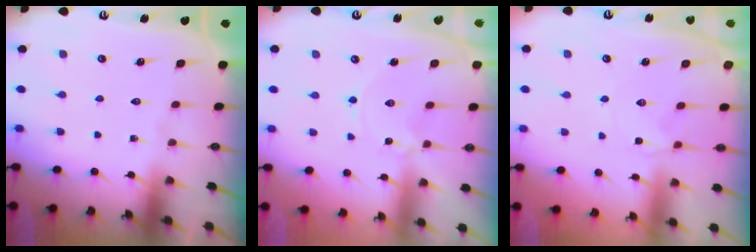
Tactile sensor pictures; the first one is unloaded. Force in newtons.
{"total": 0.0}
{"total": 1.8, "press": 1.8, "slide": 0.3}